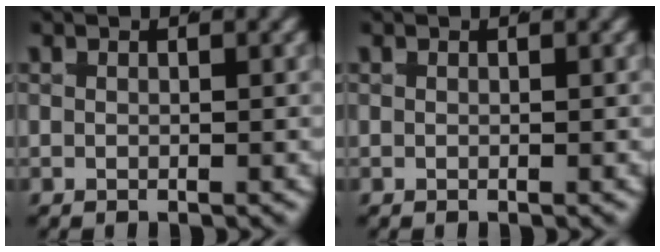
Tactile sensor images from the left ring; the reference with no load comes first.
{"total": 0.0}